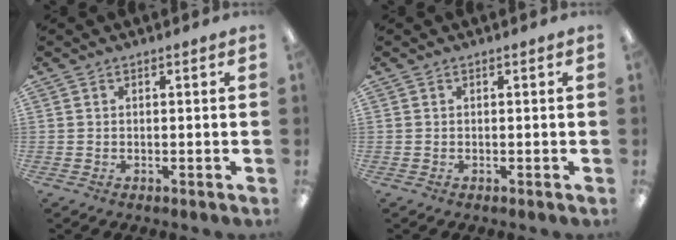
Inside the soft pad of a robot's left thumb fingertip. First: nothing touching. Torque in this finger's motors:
{"motor_torque": [-0.03, 0.00, 0.00, 0.08, 0.00]}